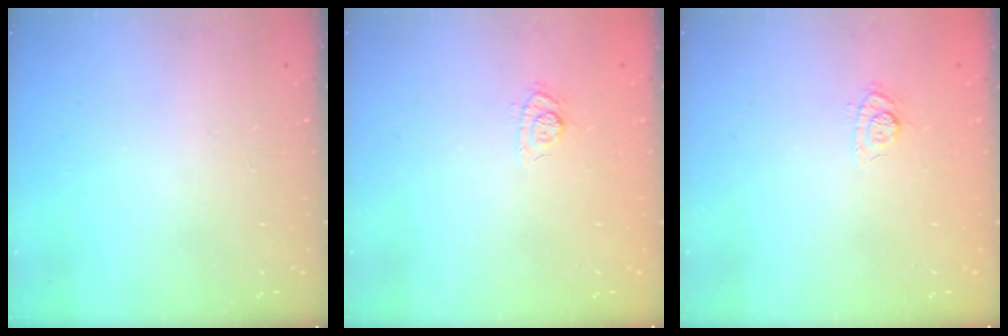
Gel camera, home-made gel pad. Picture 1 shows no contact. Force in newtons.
{"total": 7.9, "press": 7.7, "slide": 1.6}
{"total": 7.9, "press": 7.7, "slide": 1.6}